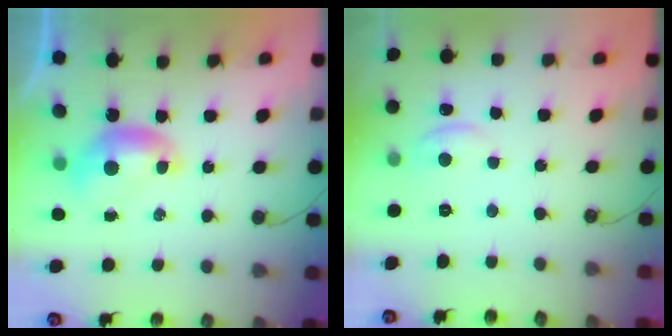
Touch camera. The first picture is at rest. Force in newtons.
{"total": 0.0}